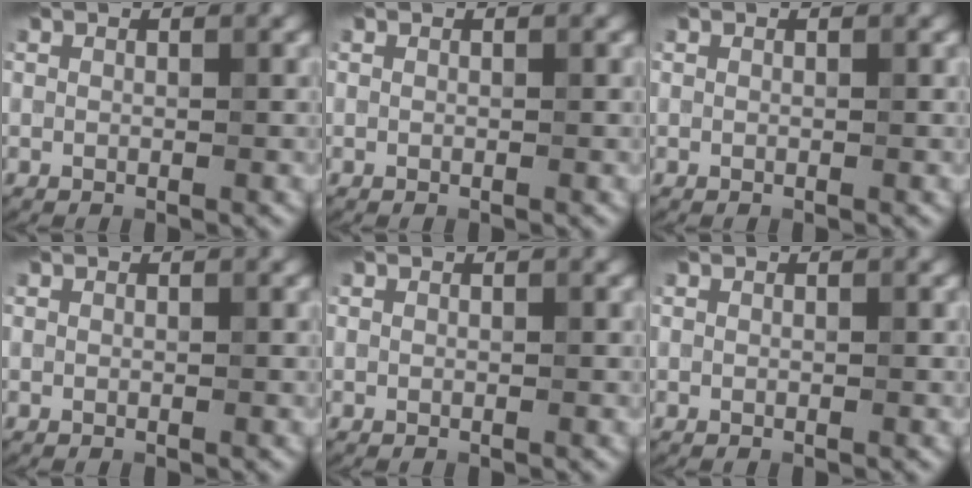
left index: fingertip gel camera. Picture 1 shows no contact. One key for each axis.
{"total": 0.0}
{"total": 0.0}
{"total": 0.0}
{"total": 0.0}
{"total": 0.0}